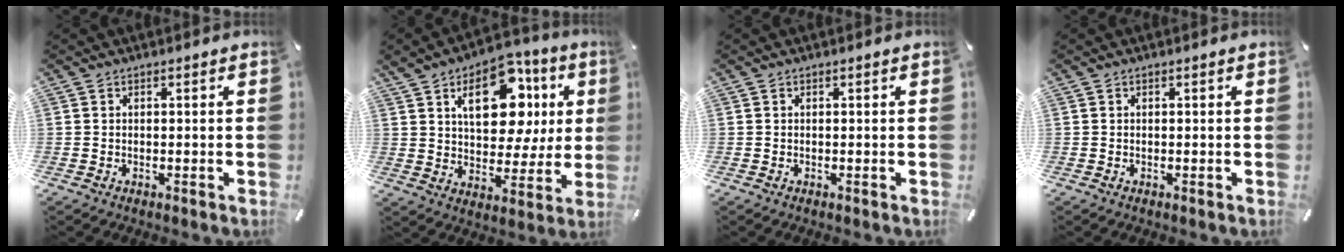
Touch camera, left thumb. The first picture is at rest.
{"total": 18.1, "force": [7.2, 11.0, 12.5], "torque": [-0.184, -0.020, 0.124]}
{"total": 0.0}
{"total": 0.0}